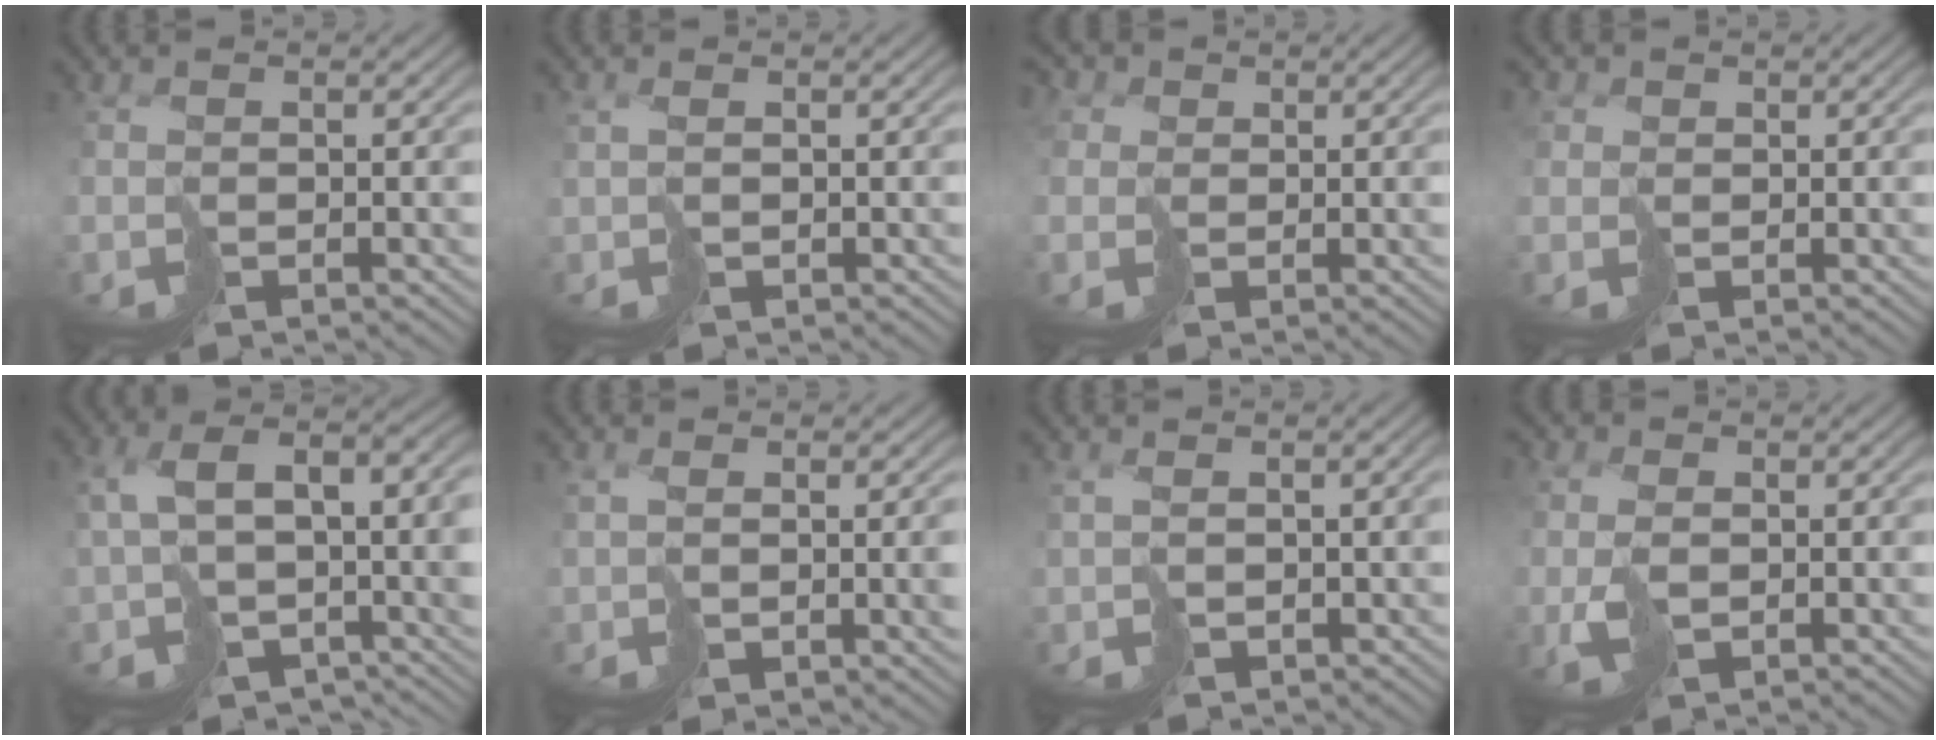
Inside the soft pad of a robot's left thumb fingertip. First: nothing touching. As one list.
[{"total": 1.0, "force": [0.6, 0.2, 0.8], "torque": [-0.020, 0.002, 0.015]}, {"total": 4.2, "force": [1.4, 3.6, 1.7], "torque": [-0.062, 0.011, 0.010]}, {"total": 2.1, "force": [0.7, 1.9, 0.4], "torque": [-0.020, 0.004, 0.008]}, {"total": 9.9, "force": [-0.1, 5.7, 8.1], "torque": [-0.154, -0.006, 0.020]}, {"total": 4.1, "force": [1.0, 1.8, 3.6], "torque": [-0.069, -0.011, 0.036]}, {"total": 2.5, "force": [0.6, 1.2, 2.1], "torque": [-0.047, -0.001, 0.019]}, {"total": 2.5, "force": [0.5, 1.3, 2.0], "torque": [-0.050, 0.003, 0.015]}]